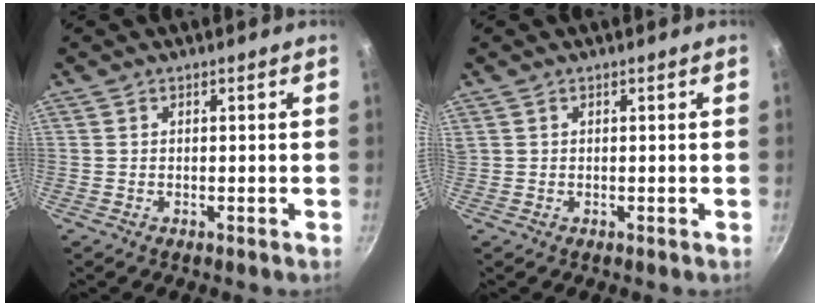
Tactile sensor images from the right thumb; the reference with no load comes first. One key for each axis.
{"total": 0.0}